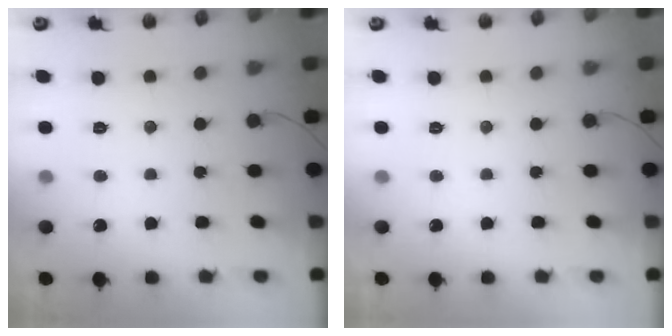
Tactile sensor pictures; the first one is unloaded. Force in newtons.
{"total": 0.0}